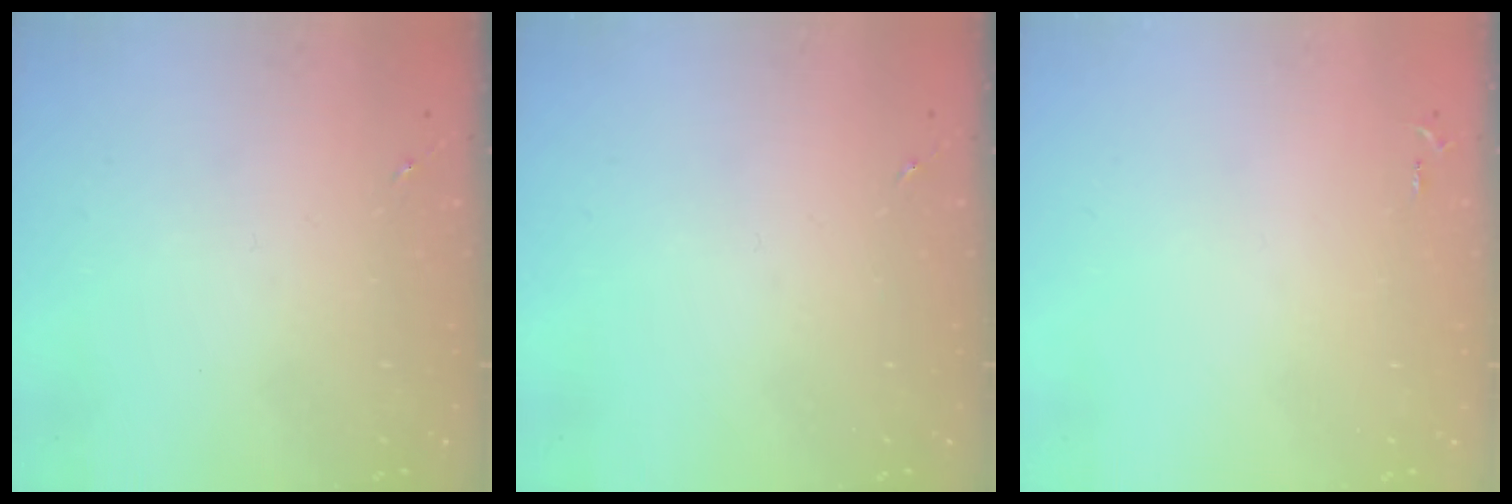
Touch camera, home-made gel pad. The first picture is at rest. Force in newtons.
{"total": 0.0}
{"total": 2.5, "press": 2.5, "slide": 0.3}